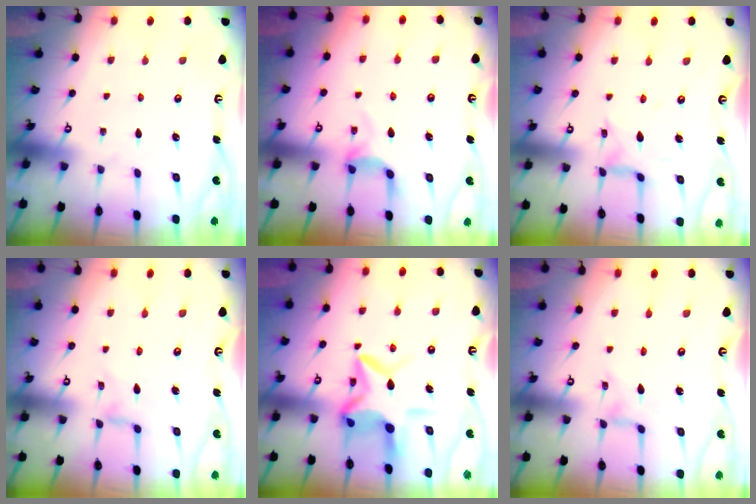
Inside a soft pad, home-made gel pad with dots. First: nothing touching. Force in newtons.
{"total": 5.3, "press": 5.2, "slide": 1.0}
{"total": 5.3, "press": 5.3, "slide": 0.3}
{"total": 2.0, "press": 1.9, "slide": 0.4}
{"total": 12.8, "press": 12.7, "slide": 1.6}
{"total": 0.0}